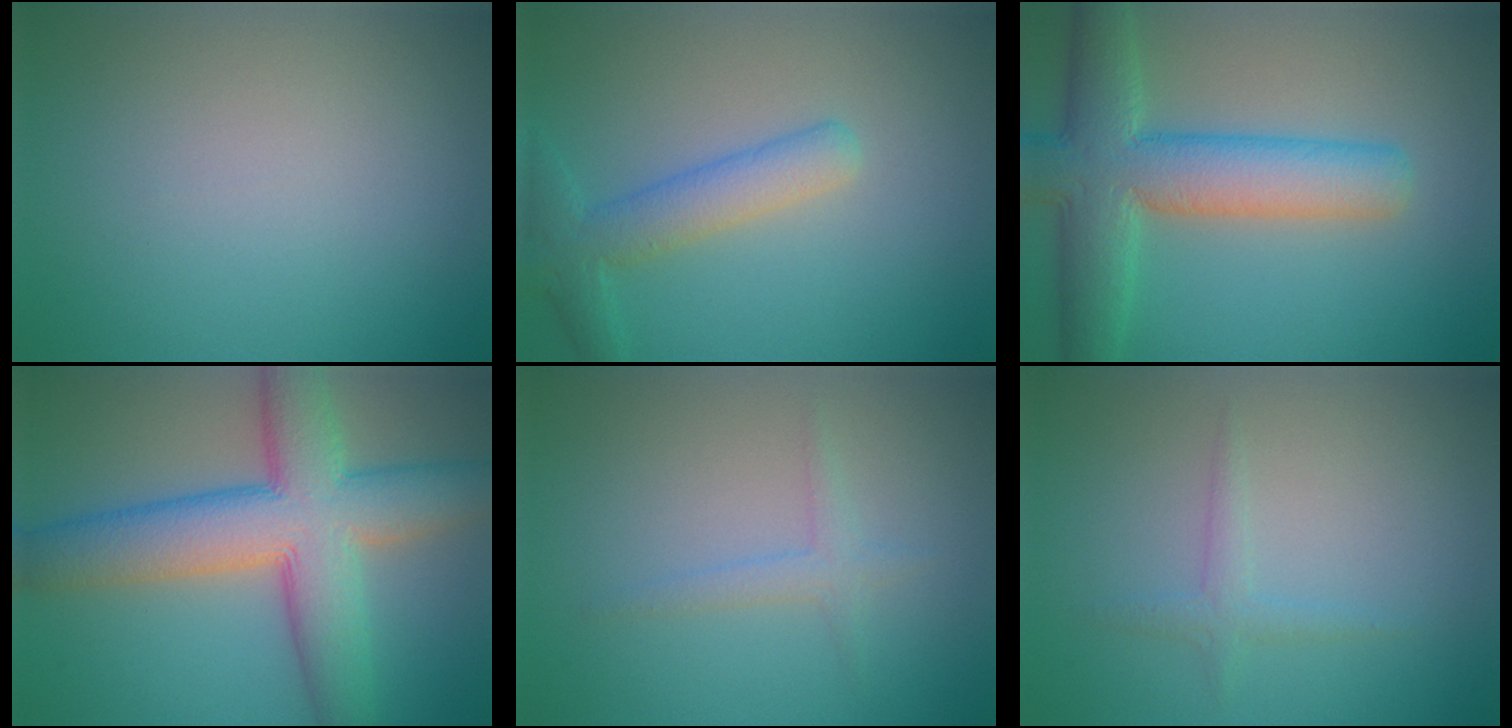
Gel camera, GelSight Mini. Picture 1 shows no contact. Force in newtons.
{"total": 4.1, "press": 4.1, "slide": 0.1}
{"total": 8.9, "press": 8.9, "slide": 0.4}
{"total": 10.5, "press": 10.5, "slide": 0.4}
{"total": 1.4, "press": 1.4, "slide": 0.1}
{"total": 1.3, "press": 1.3, "slide": 0.0}